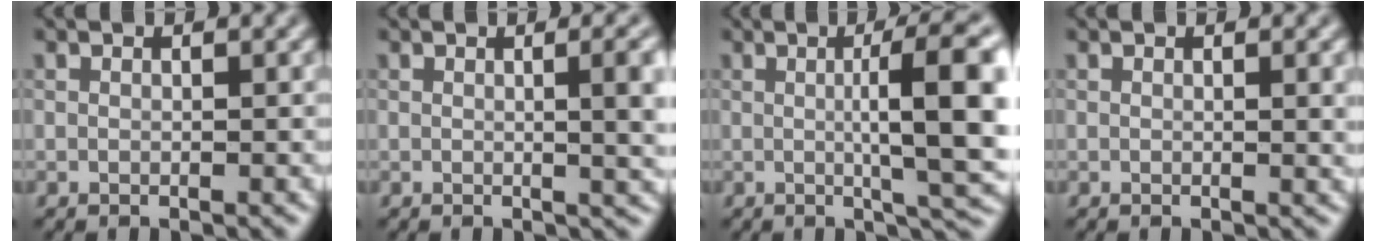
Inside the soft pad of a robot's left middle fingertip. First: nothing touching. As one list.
[{"total": 5.0, "force": [0.4, 1.6, 4.7], "torque": [-0.045, 0.010, 0.004]}, {"total": 9.3, "force": [0.6, 1.8, 9.1], "torque": [-0.117, 0.007, 0.009]}, {"total": 1.7, "force": [0.3, 0.5, 1.6], "torque": [-0.015, 0.001, 0.002]}]